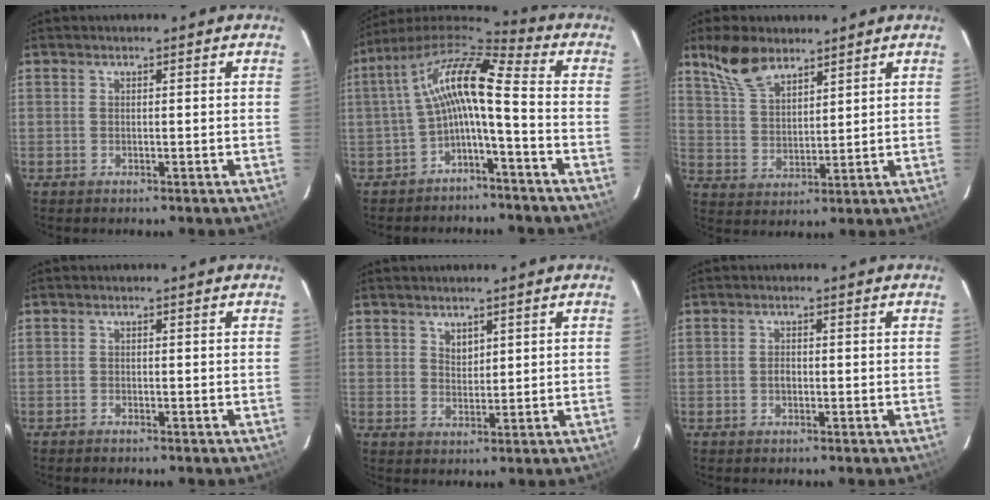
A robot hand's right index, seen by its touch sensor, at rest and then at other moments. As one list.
[{"total": 12.3, "force": [-1.6, 2.4, 11.9], "torque": [-0.241, 0.024, -0.036]}, {"total": 9.2, "force": [6.8, 4.0, 4.6], "torque": [-0.093, 0.020, 0.139]}, {"total": 0.7, "force": [-0.7, 0.1, 0.1], "torque": [-0.006, -0.001, -0.012]}, {"total": 2.5, "force": [1.8, 1.5, 0.8], "torque": [-0.008, 0.001, 0.034]}, {"total": 1.1, "force": [-0.4, 0.8, 0.7], "torque": [-0.012, 0.002, -0.007]}]